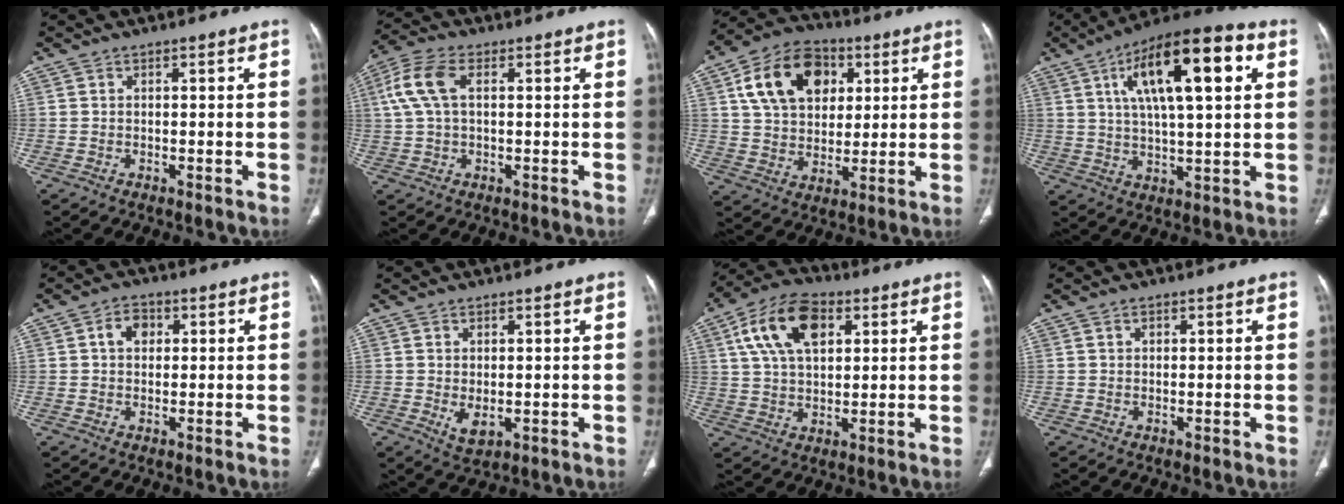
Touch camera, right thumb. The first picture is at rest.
{"total": 8.4, "force": [2.1, 4.3, 6.9], "torque": [-0.168, 0.022, 0.040]}
{"total": 16.4, "force": [5.6, 11.6, 10.0], "torque": [-0.150, -0.001, 0.096]}
{"total": 19.2, "force": [6.5, 6.4, 16.9], "torque": [-0.255, 0.006, 0.099]}
{"total": 3.9, "force": [1.0, 3.0, 2.4], "torque": [-0.027, 0.007, 0.015]}
{"total": 3.6, "force": [-0.4, 2.0, 3.0], "torque": [-0.048, -0.008, 0.006]}
{"total": 14.2, "force": [5.2, 8.2, 10.3], "torque": [-0.179, 0.003, 0.092]}
{"total": 0.7, "force": [0.4, 0.5, 0.3], "torque": [-0.003, -0.001, 0.007]}